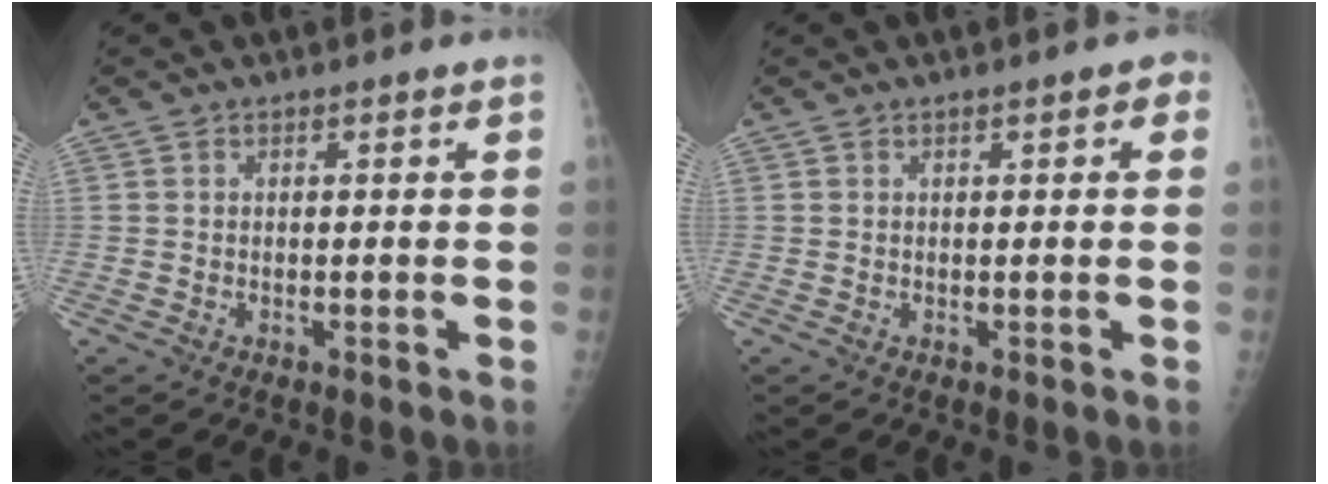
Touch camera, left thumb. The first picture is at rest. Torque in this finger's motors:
{"motor_torque": [-0.42, -0.17, -0.19, -0.16, -0.02]}